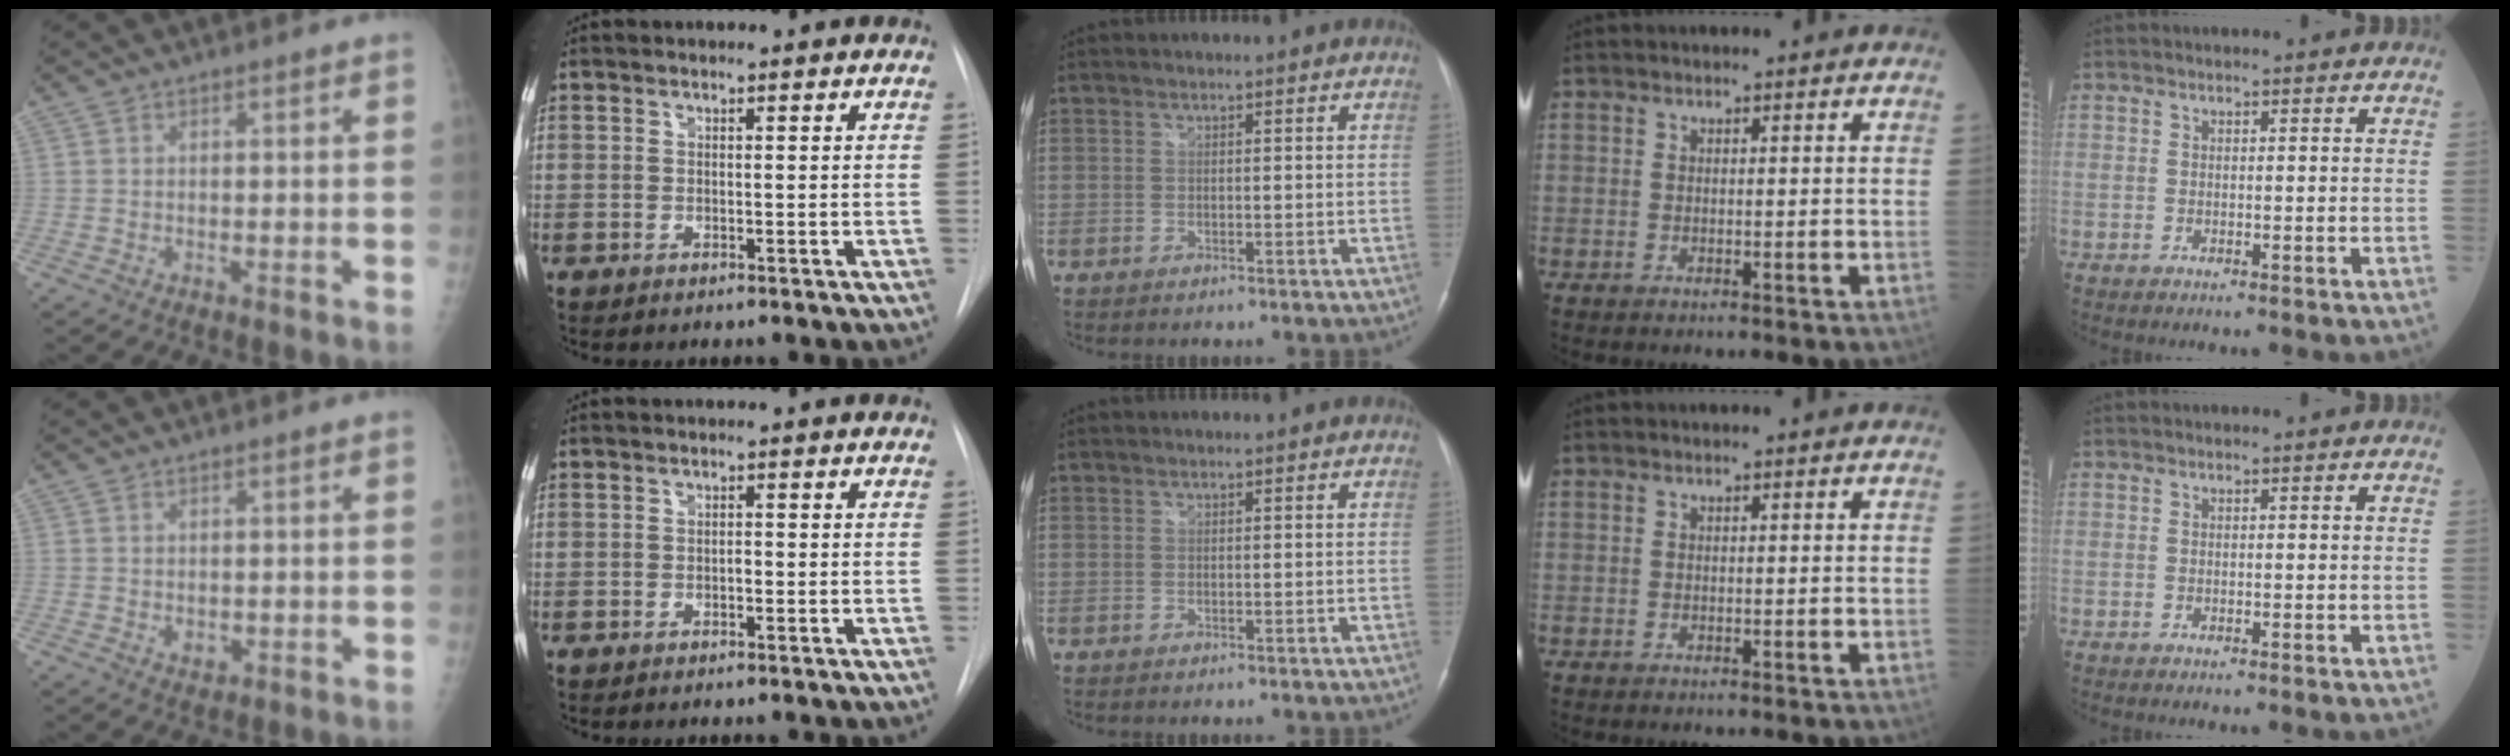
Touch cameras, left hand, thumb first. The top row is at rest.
{"thumb": {"total": 1.6, "force": [0.3, 1.0, 1.2], "torque": [-0.015, -0.005, 0.010]}, "index": {"total": 1.0, "force": [-1.0, 0.2, 0.2], "torque": [-0.003, -0.004, -0.015]}}